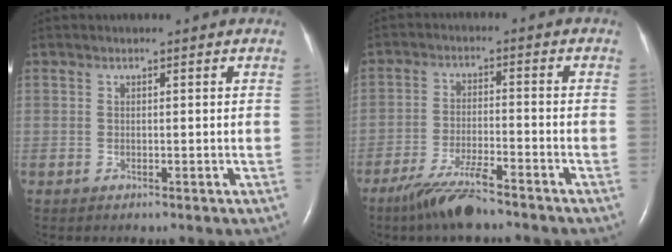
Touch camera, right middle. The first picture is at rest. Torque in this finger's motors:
{"motor_torque": [0.84, -0.85, 0.14, 0.05]}